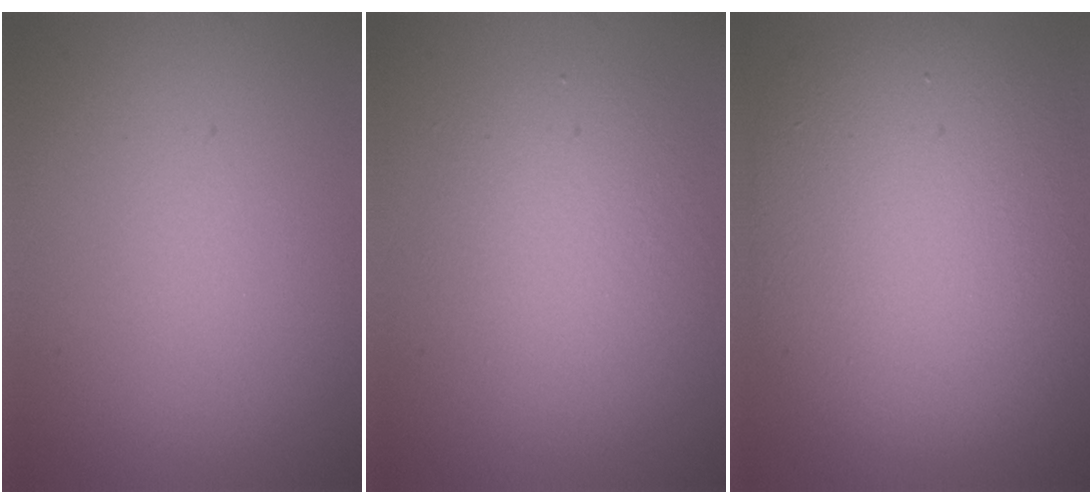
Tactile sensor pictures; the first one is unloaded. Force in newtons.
{"total": 3.9, "press": 3.9, "slide": 0.4}
{"total": 11.6, "press": 11.6, "slide": 0.7}